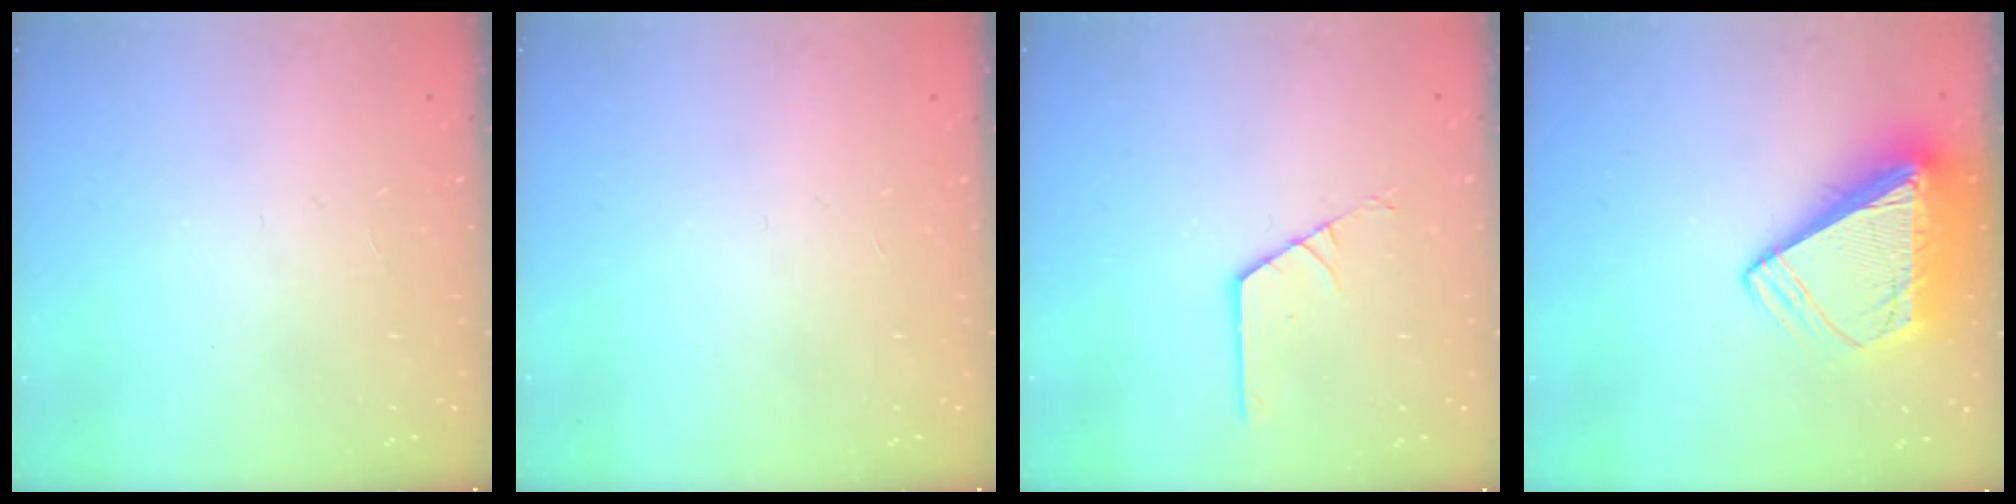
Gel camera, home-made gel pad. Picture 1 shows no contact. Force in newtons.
{"total": 0.0}
{"total": 1.8, "press": 1.8, "slide": 0.2}
{"total": 11.8, "press": 11.7, "slide": 1.2}